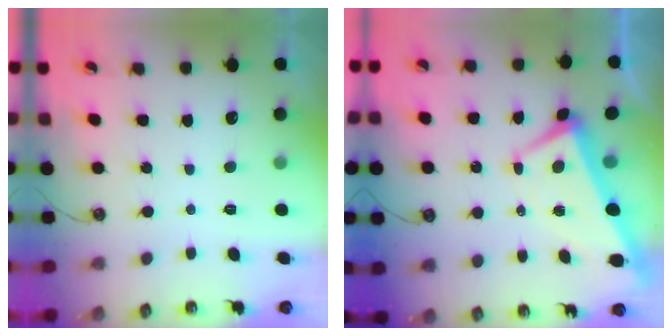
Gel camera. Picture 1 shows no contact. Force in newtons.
{"total": 1.1, "press": 0.6, "slide": 0.9}